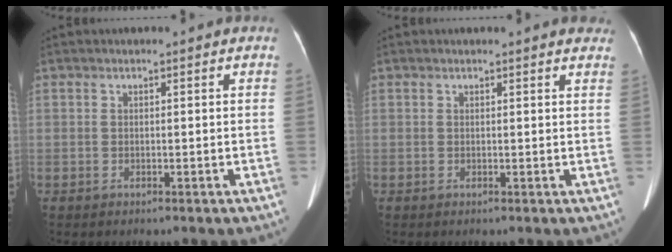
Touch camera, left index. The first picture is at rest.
{"total": 4.6, "force": [4.3, 0.8, 1.4], "torque": [-0.007, -0.004, 0.026]}